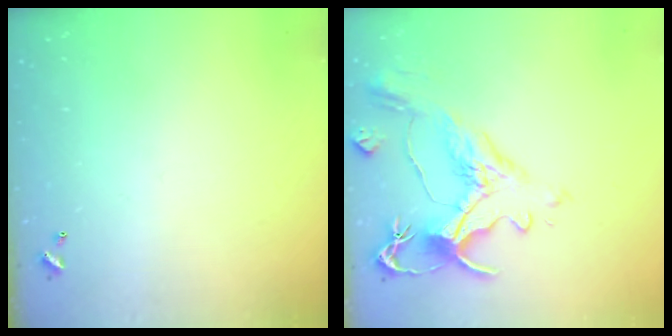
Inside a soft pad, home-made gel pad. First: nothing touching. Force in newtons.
{"total": 1.6, "press": 0.7, "slide": 1.4}